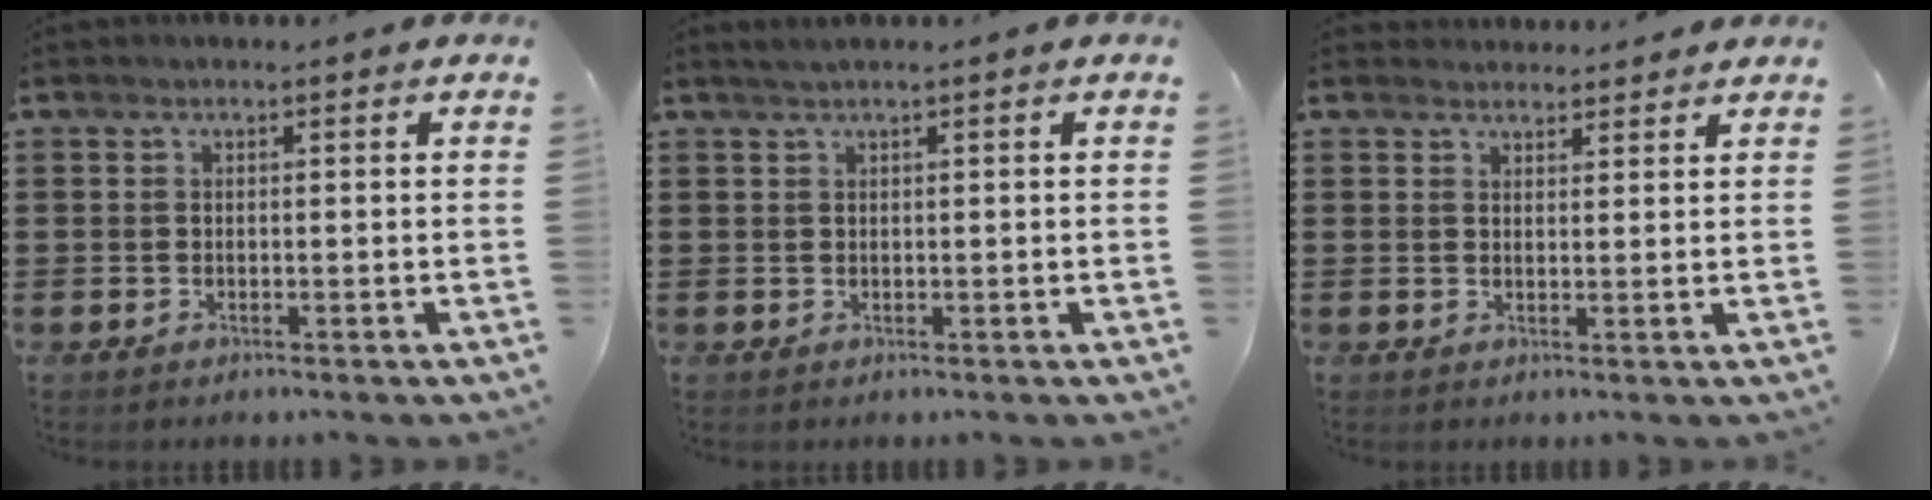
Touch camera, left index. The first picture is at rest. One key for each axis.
{"total": 0.9, "fx": 0.5, "fy": -0.1, "fz": 0.7, "tx": -0.010, "ty": 0.000, "tz": 0.009}
{"total": 2.3, "fx": 2.2, "fy": 0.5, "fz": -0.2, "tx": -0.003, "ty": -0.001, "tz": 0.043}